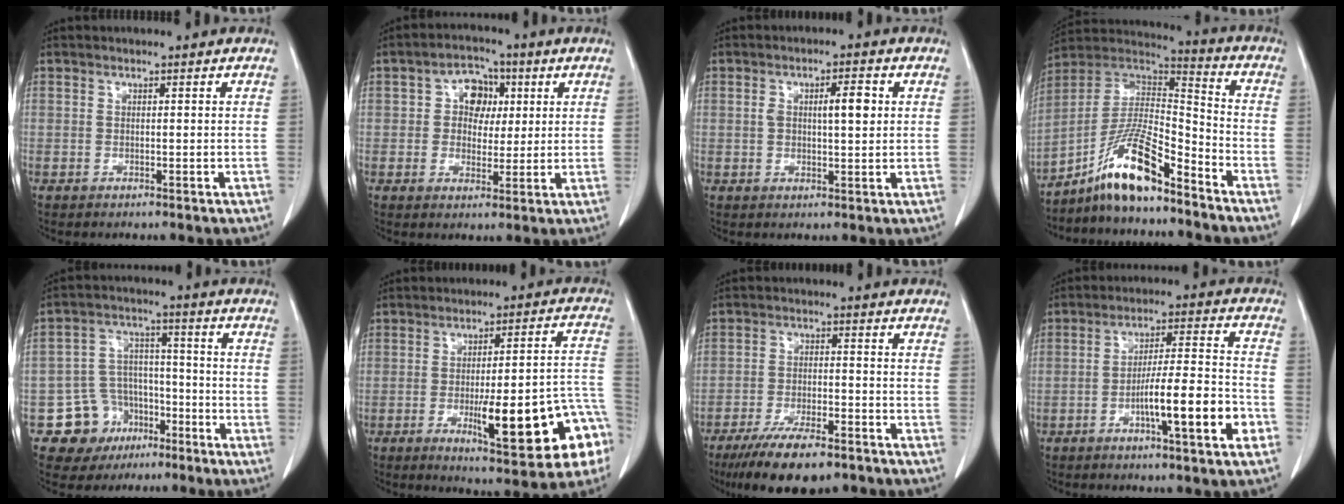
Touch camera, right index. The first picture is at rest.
{"total": 5.9, "force": [1.4, 4.6, 3.5], "torque": [-0.053, 0.020, 0.023]}
{"total": 4.8, "force": [1.1, 1.3, 4.5], "torque": [-0.077, 0.012, 0.024]}
{"total": 13.1, "force": [-9.3, 2.0, 9.0], "torque": [-0.174, 0.019, -0.169]}
{"total": 9.4, "force": [-4.8, 8.0, 1.6], "torque": [-0.025, 0.032, -0.067]}
{"total": 18.2, "force": [-6.4, 2.8, 16.9], "torque": [-0.164, 0.020, -0.070]}
{"total": 11.3, "force": [-8.4, 2.9, 7.0], "torque": [-0.116, -0.020, -0.137]}
{"total": 11.5, "force": [-4.4, 0.6, 10.6], "torque": [-0.167, 0.007, -0.065]}